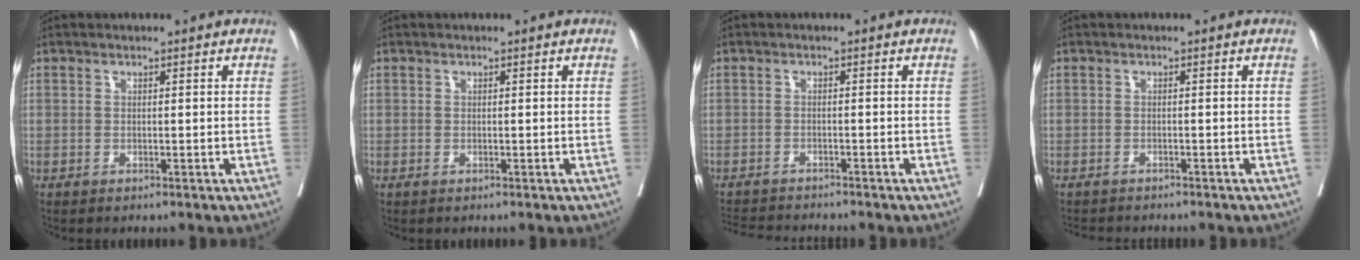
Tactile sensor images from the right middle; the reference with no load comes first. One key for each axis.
{"total": 0.0}
{"total": 5.6, "fx": -5.5, "fy": -0.1, "fz": 1.1, "tx": -0.011, "ty": -0.012, "tz": -0.090}
{"total": 3.0, "fx": -2.9, "fy": 0.5, "fz": 0.6, "tx": -0.006, "ty": -0.007, "tz": -0.043}